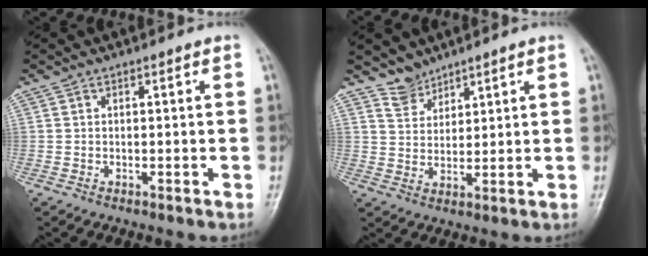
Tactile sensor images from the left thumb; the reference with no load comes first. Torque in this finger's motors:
{"motor_torque": [-0.41, 0.09, -0.08, -0.08, -0.04]}